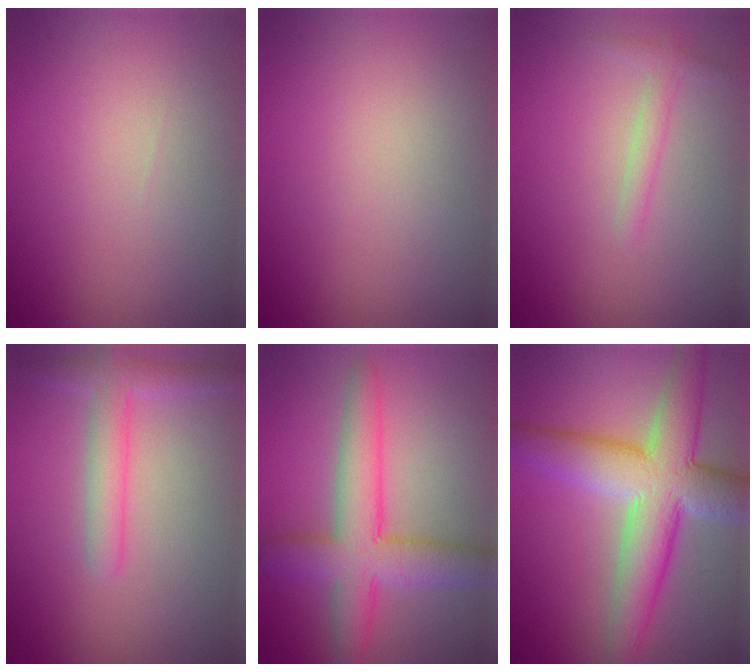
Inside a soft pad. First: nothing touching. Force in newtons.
{"total": 0.0}
{"total": 1.5, "press": 1.5, "slide": 0.0}
{"total": 3.0, "press": 3.0, "slide": 0.2}
{"total": 6.8, "press": 6.8, "slide": 0.2}
{"total": 9.1, "press": 9.0, "slide": 0.6}